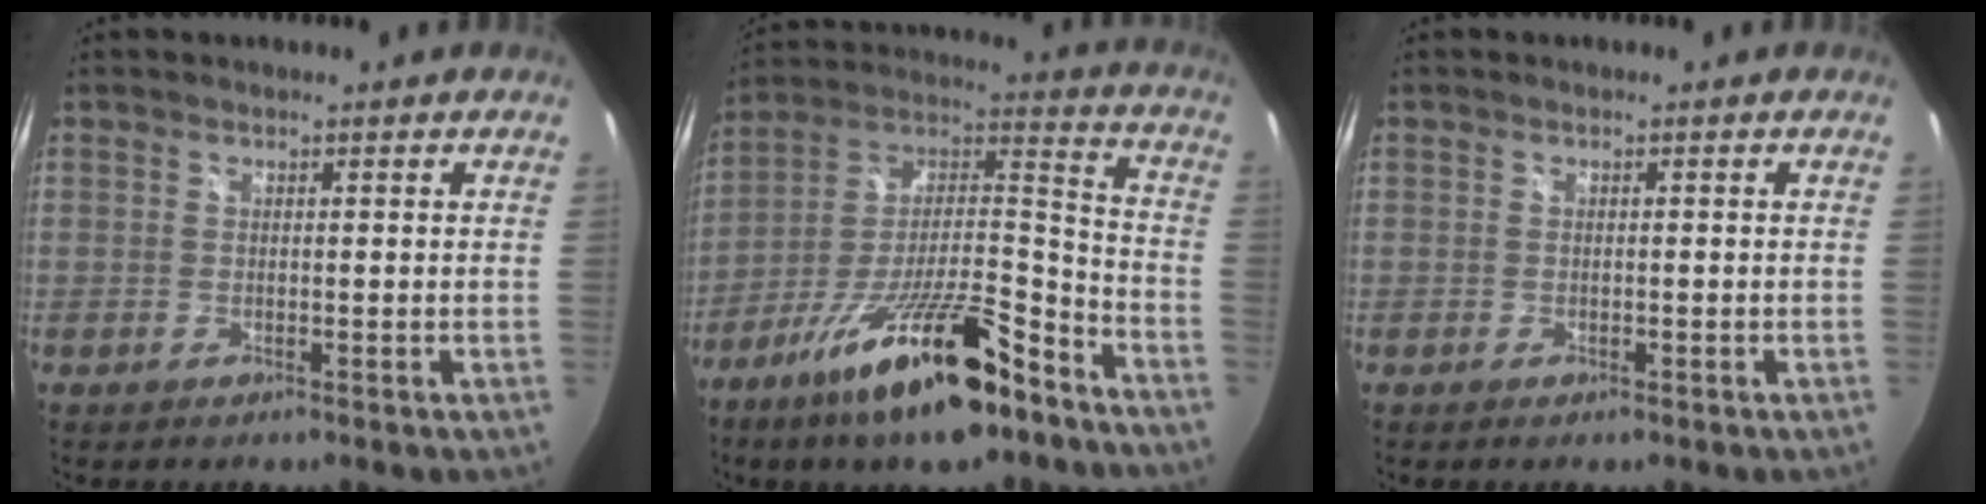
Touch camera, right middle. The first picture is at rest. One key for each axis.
{"total": 21.8, "fx": -13.9, "fy": 5.8, "fz": 15.7, "tx": -0.276, "ty": -0.006, "tz": -0.233}
{"total": 0.7, "fx": -0.5, "fy": 0.4, "fz": 0.3, "tx": -0.006, "ty": -0.004, "tz": -0.011}